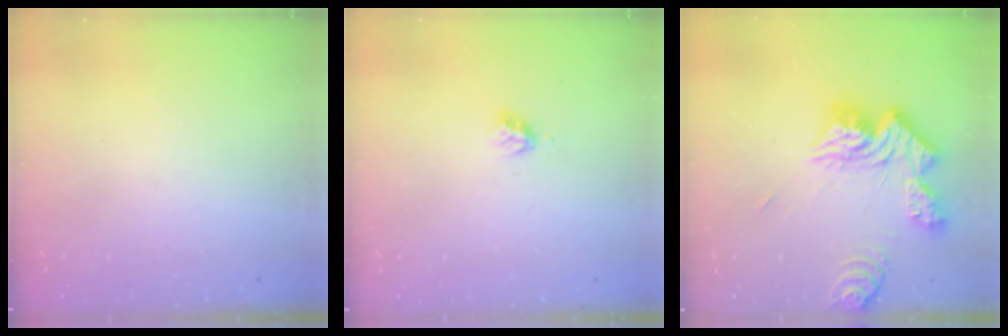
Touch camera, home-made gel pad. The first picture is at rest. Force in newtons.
{"total": 2.9, "press": 2.8, "slide": 0.4}
{"total": 18.5, "press": 18.4, "slide": 1.6}